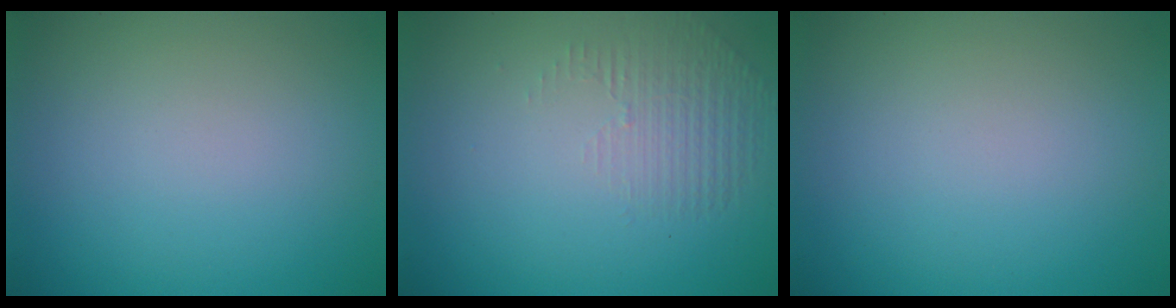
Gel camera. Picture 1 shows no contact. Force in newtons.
{"total": 1.4, "press": 0.3, "slide": 1.4}
{"total": 0.0}